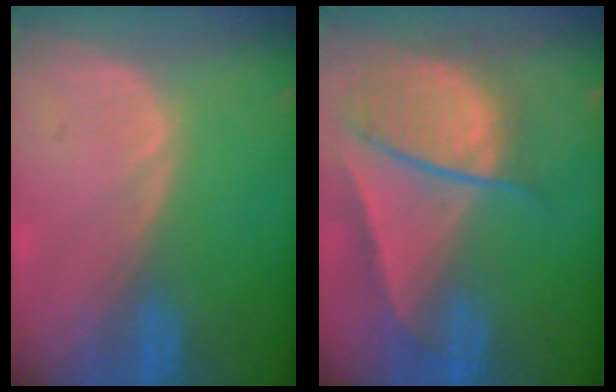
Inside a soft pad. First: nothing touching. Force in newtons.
{"total": 9.3, "press": 8.0, "slide": 4.7}